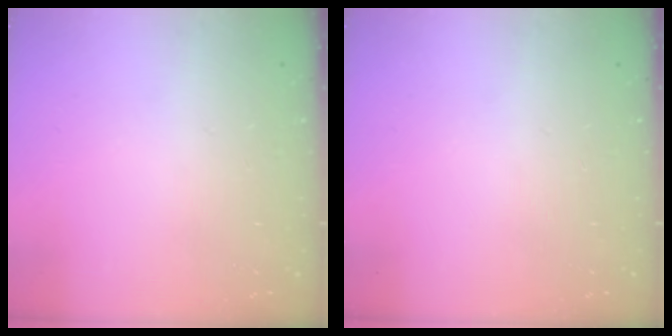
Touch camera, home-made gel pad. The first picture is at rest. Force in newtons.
{"total": 0.0}